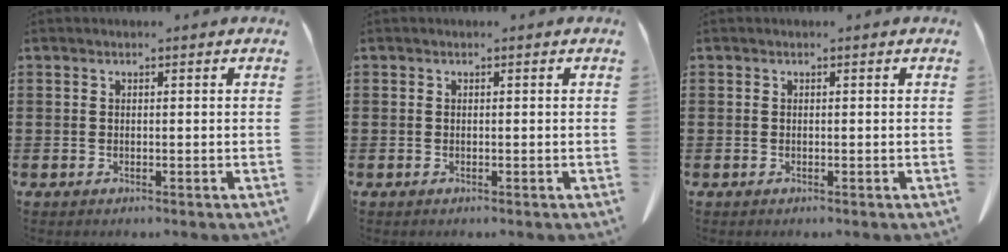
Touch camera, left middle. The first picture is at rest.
{"total": 0.0}
{"total": 0.0}